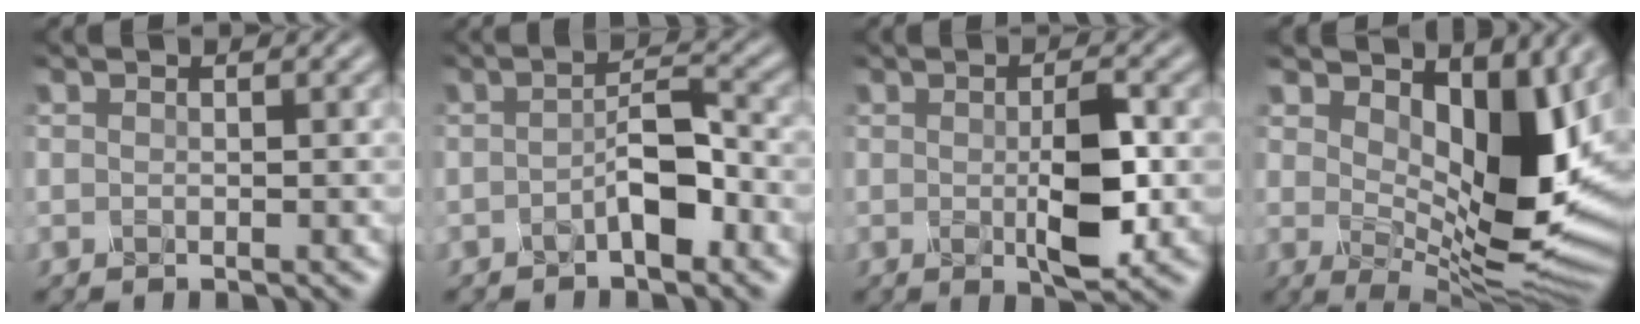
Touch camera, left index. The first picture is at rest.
{"total": 2.3, "force": [-1.3, 0.2, 1.8], "torque": [-0.046, 0.011, -0.021]}
{"total": 4.0, "force": [-0.5, 0.9, 3.8], "torque": [-0.087, -0.006, -0.003]}
{"total": 10.7, "force": [2.2, 5.2, 9.1], "torque": [-0.152, -0.015, 0.051]}